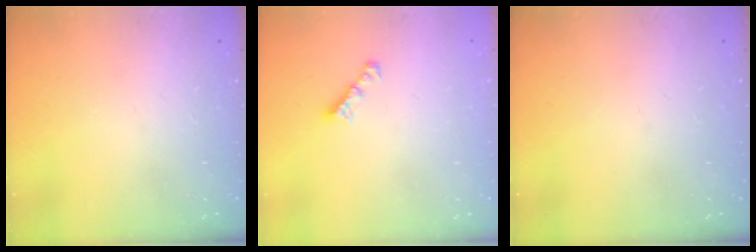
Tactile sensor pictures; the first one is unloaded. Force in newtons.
{"total": 1.7, "press": 1.6, "slide": 0.5}
{"total": 0.0}